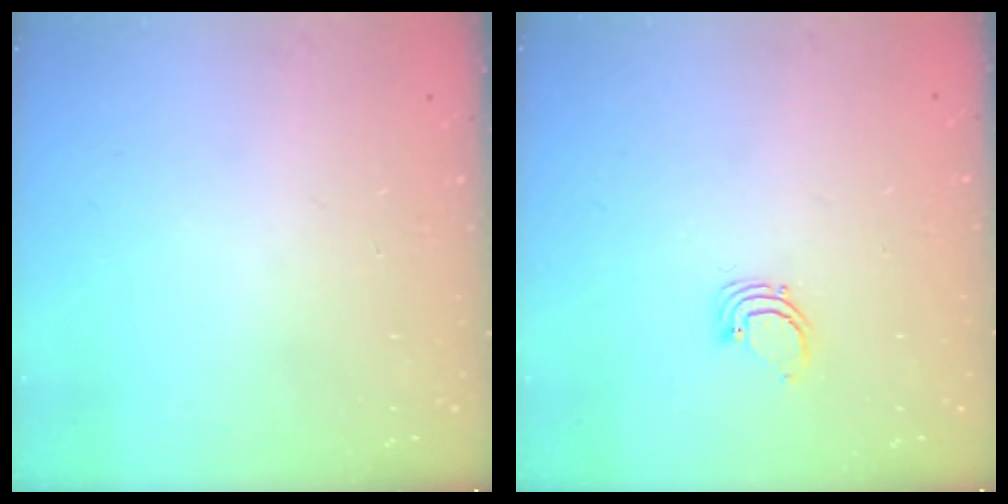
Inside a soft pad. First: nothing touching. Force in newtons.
{"total": 2.5, "press": 2.5, "slide": 0.1}